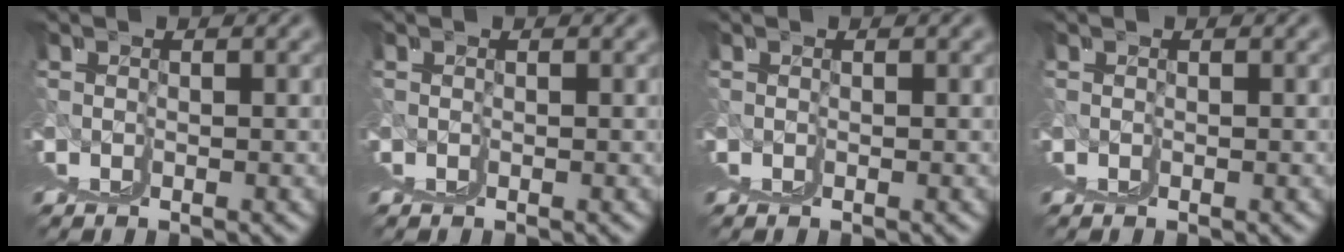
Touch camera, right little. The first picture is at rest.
{"total": 0.0}
{"total": 0.0}
{"total": 0.0}